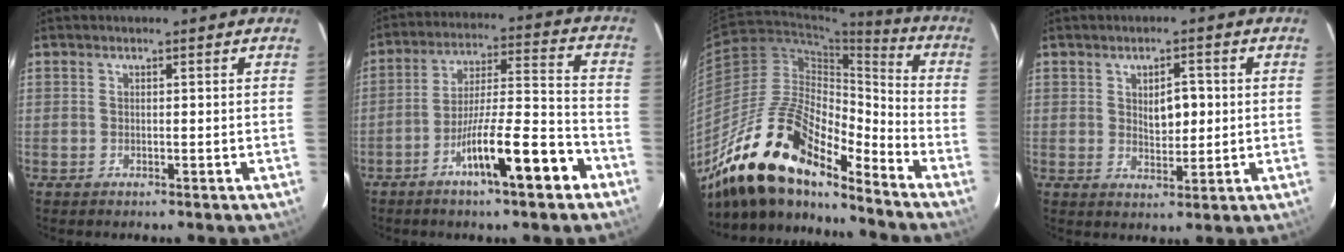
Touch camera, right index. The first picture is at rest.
{"total": 13.4, "force": [-7.3, 1.3, 11.2], "torque": [-0.187, 0.002, -0.122]}
{"total": 18.9, "force": [-14.8, 5.6, 10.3], "torque": [-0.186, 0.020, -0.268]}
{"total": 4.5, "force": [0.7, 2.1, 3.9], "torque": [-0.061, 0.001, 0.018]}